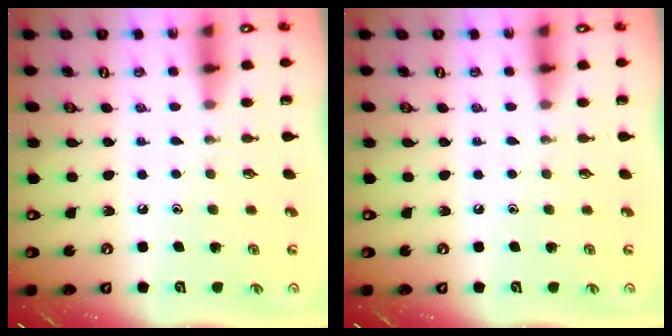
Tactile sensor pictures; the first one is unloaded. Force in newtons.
{"total": 0.0}